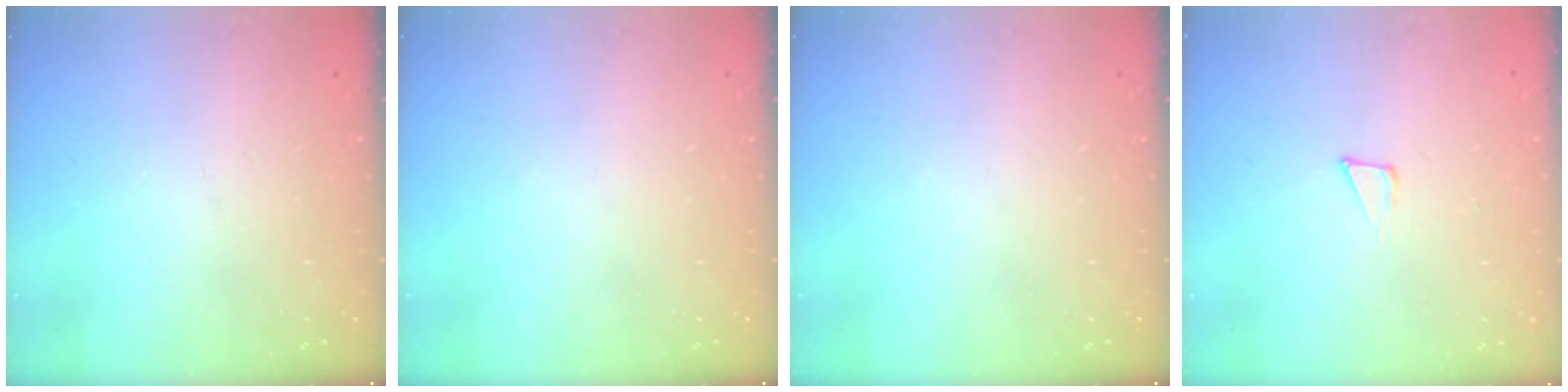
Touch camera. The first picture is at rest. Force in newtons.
{"total": 0.0}
{"total": 0.0}
{"total": 4.6, "press": 4.5, "slide": 0.8}